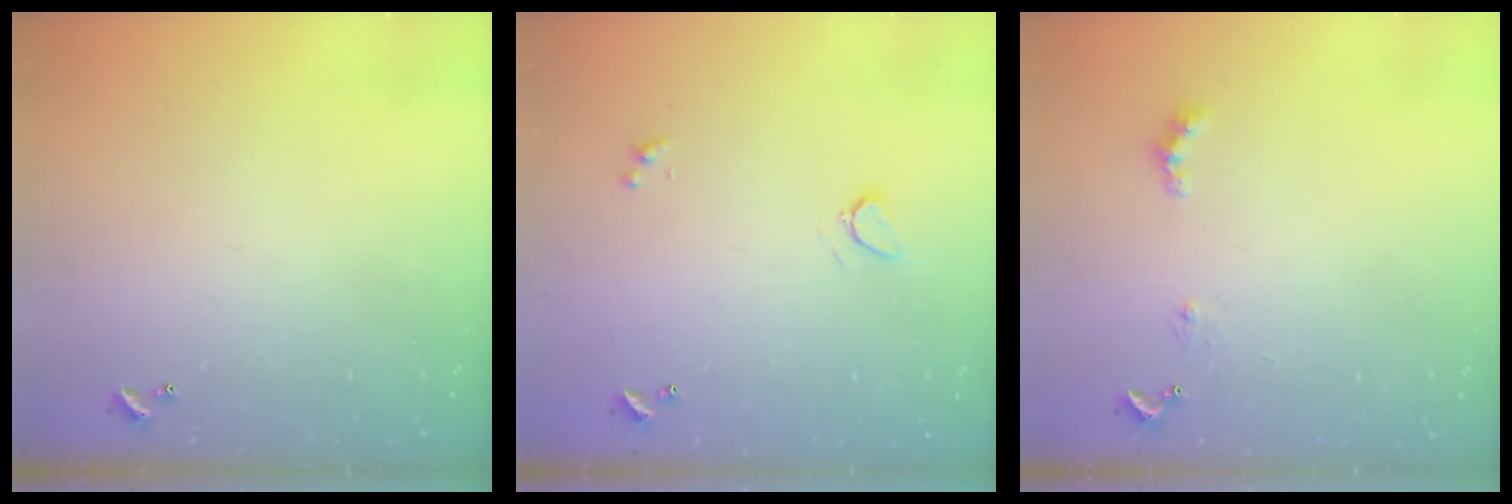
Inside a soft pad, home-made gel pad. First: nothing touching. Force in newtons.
{"total": 0.9, "press": 0.6, "slide": 0.6}
{"total": 1.7, "press": 1.6, "slide": 0.5}